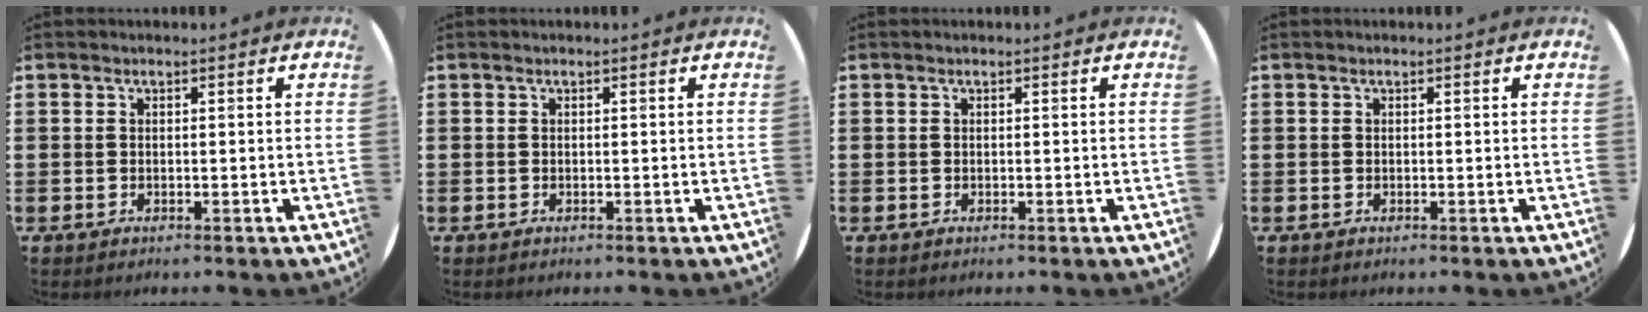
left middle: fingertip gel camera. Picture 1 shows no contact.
{"total": 0.0}
{"total": 0.0}
{"total": 0.0}